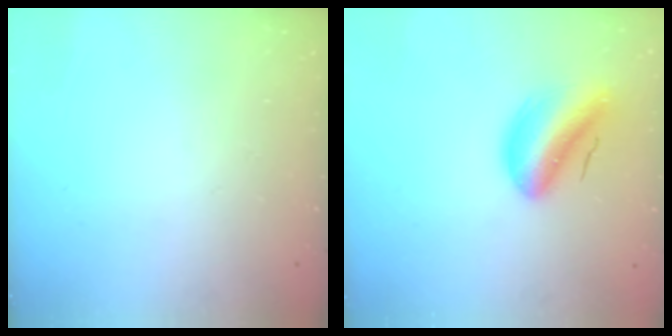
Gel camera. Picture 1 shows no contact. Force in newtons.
{"total": 10.4, "press": 9.9, "slide": 3.4}